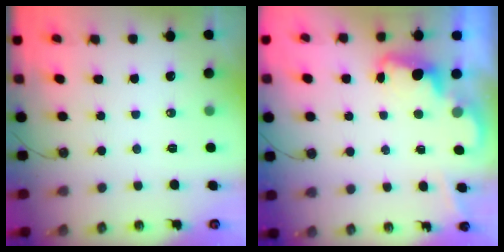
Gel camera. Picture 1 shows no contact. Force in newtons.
{"total": 2.4, "press": 2.4, "slide": 0.5}